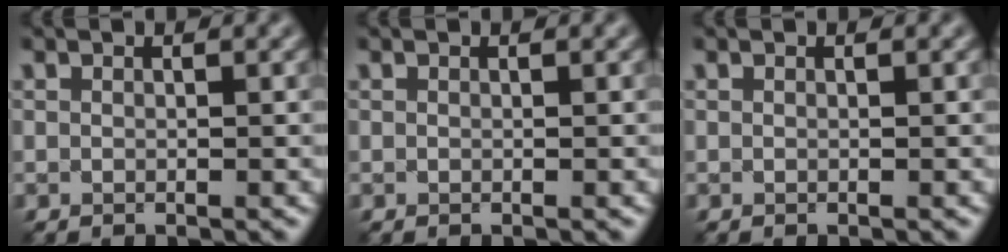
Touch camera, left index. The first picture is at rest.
{"total": 0.0}
{"total": 0.0}